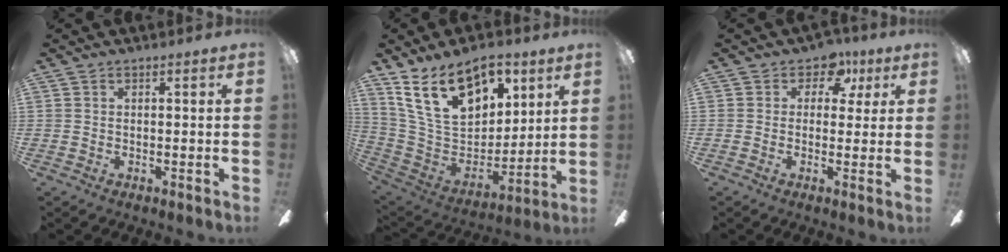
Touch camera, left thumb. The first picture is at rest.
{"total": 21.9, "force": [11.9, 12.7, 13.4], "torque": [-0.241, -0.053, 0.215]}
{"total": 6.7, "force": [3.0, 4.5, 3.8], "torque": [-0.039, -0.012, 0.048]}